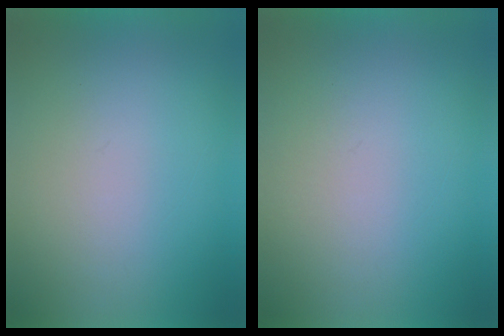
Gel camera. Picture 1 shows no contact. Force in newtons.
{"total": 1.2}